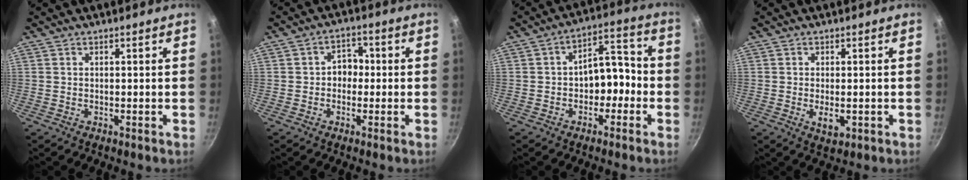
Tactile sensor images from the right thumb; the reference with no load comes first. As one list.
[{"total": 4.4, "force": [-0.3, 3.5, 2.7], "torque": [-0.013, 0.016, -0.015]}, {"total": 9.2, "force": [-1.7, 5.9, 6.9], "torque": [-0.063, 0.042, -0.039]}, {"total": 3.3, "force": [-0.7, 1.7, 2.8], "torque": [-0.044, -0.005, -0.007]}]